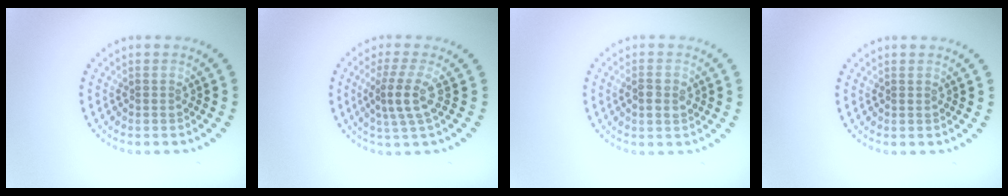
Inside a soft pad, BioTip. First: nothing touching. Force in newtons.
{"total": 3.0, "press": 2.3, "slide": 1.8}
{"total": 1.7, "press": 1.7, "slide": 0.0}
{"total": 0.0}